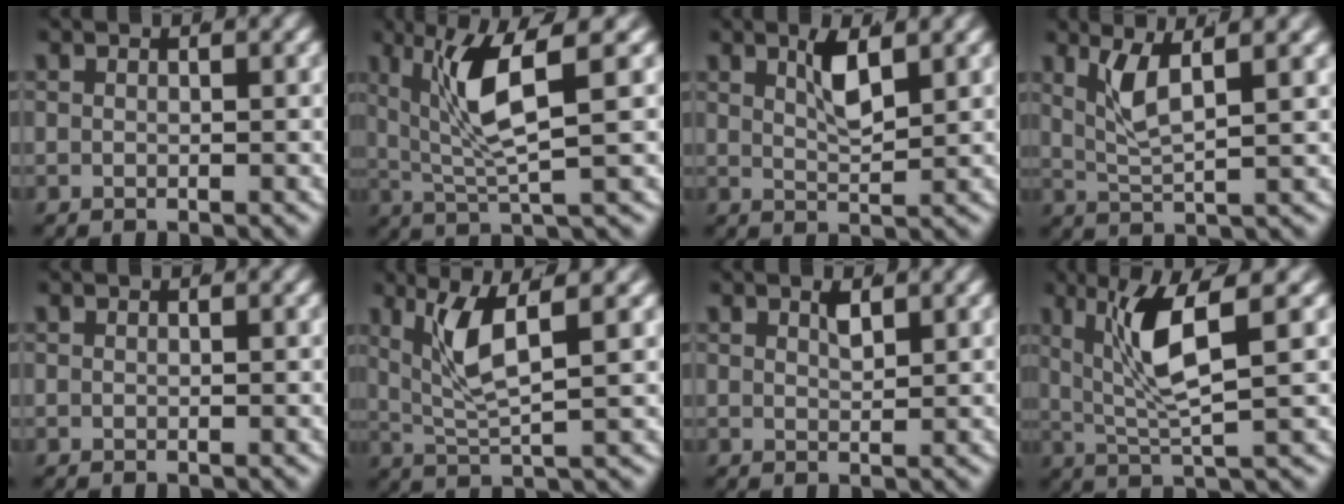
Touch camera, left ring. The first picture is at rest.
{"total": 6.5, "force": [1.7, 2.1, 5.9], "torque": [-0.113, 0.003, 0.032]}
{"total": 2.4, "force": [1.3, 0.3, 2.0], "torque": [-0.041, -0.009, 0.029]}
{"total": 3.5, "force": [1.4, 0.8, 3.1], "torque": [-0.070, -0.001, 0.031]}
{"total": 0.0}
{"total": 5.0, "force": [1.7, 1.5, 4.4], "torque": [-0.096, 0.001, 0.034]}
{"total": 0.9, "force": [0.7, 0.0, 0.6], "torque": [-0.015, -0.007, 0.018]}
{"total": 5.9, "force": [1.7, 1.6, 5.5], "torque": [-0.107, 0.000, 0.034]}